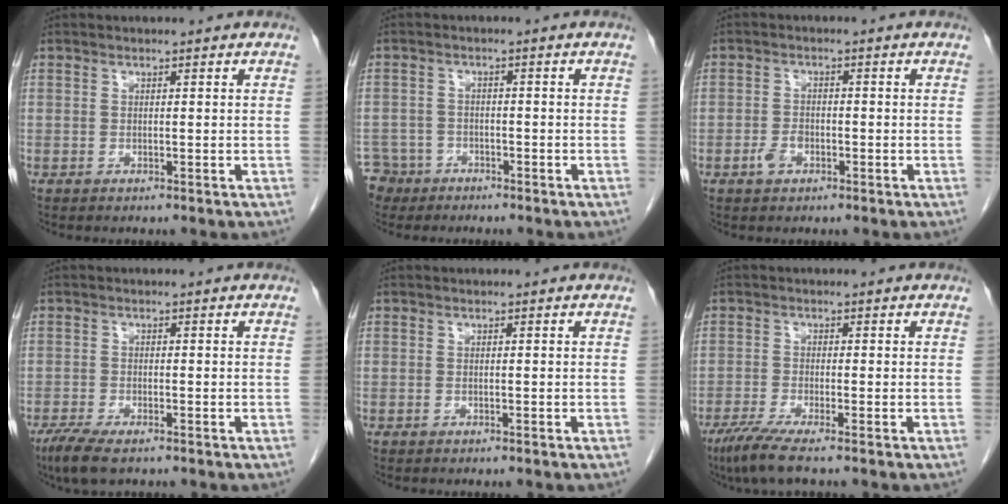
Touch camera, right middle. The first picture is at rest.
{"total": 5.3, "force": [-3.9, 3.6, -0.4], "torque": [0.003, 0.003, -0.069]}
{"total": 2.6, "force": [-1.3, 1.6, 1.7], "torque": [-0.035, 0.003, -0.022]}
{"total": 5.1, "force": [-3.6, 1.3, 3.4], "torque": [-0.070, -0.013, -0.061]}
{"total": 0.0}
{"total": 4.9, "force": [-3.5, -0.2, 3.5], "torque": [-0.070, -0.016, -0.071]}